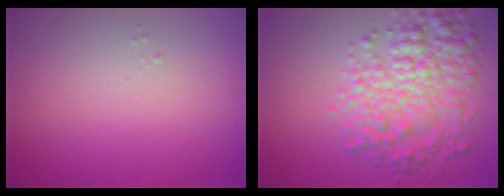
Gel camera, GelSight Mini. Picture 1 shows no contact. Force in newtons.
{"total": 6.5, "press": 6.5, "slide": 0.0}